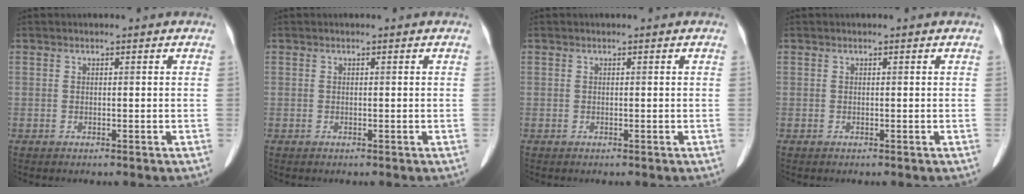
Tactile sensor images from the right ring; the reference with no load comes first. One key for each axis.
{"total": 0.0}
{"total": 0.0}
{"total": 0.0}